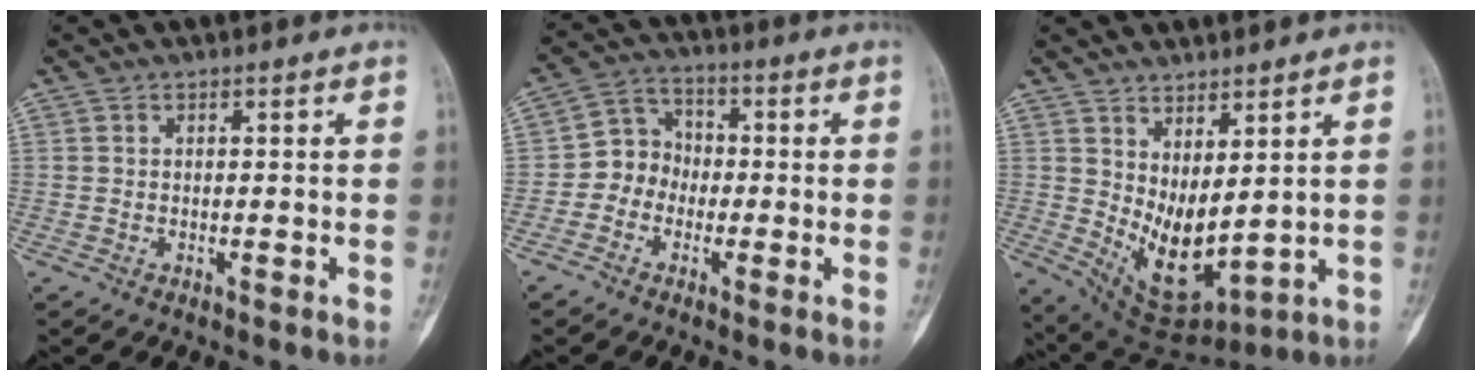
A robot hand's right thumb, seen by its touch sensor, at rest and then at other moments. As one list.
[{"total": 6.6, "force": [-1.7, 5.8, 2.5], "torque": [-0.011, 0.029, -0.048]}, {"total": 11.1, "force": [2.2, 5.4, 9.4], "torque": [-0.145, -0.036, 0.069]}]